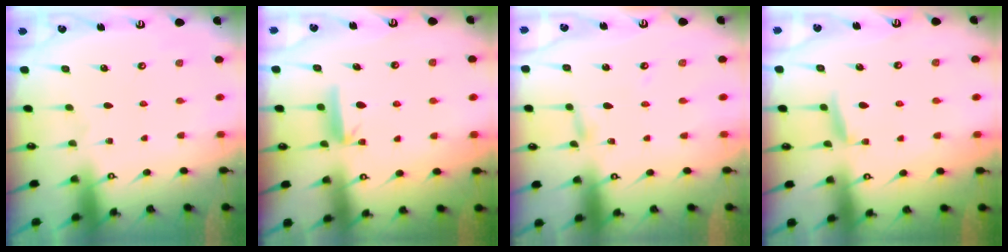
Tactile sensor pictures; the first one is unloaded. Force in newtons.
{"total": 6.3, "press": 6.3, "slide": 0.7}
{"total": 2.8, "press": 2.8, "slide": 0.2}
{"total": 6.2, "press": 6.1, "slide": 1.0}